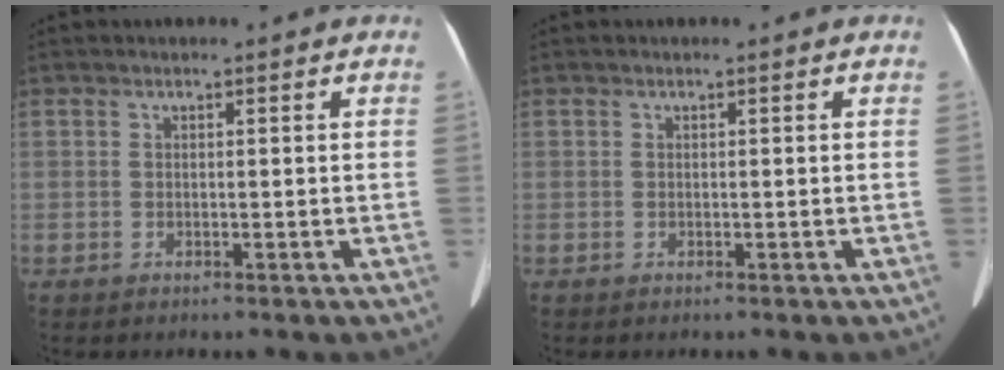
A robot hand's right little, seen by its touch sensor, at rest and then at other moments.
{"total": 0.0}